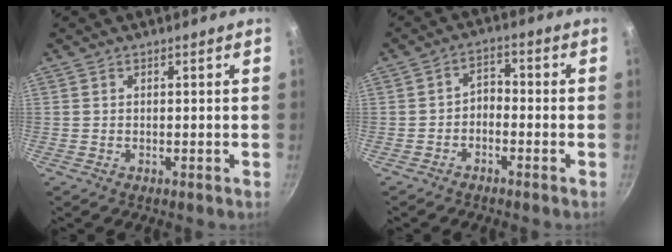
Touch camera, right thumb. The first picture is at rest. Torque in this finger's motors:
{"motor_torque": [-0.13, -0.38, 0.05, -0.11, 0.05]}